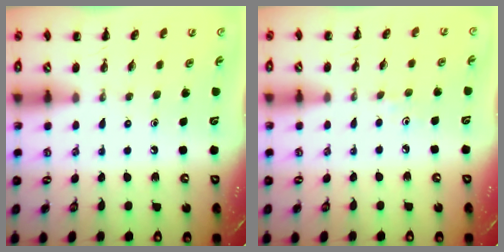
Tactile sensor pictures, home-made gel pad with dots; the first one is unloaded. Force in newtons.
{"total": 2.9, "press": 2.7, "slide": 0.9}